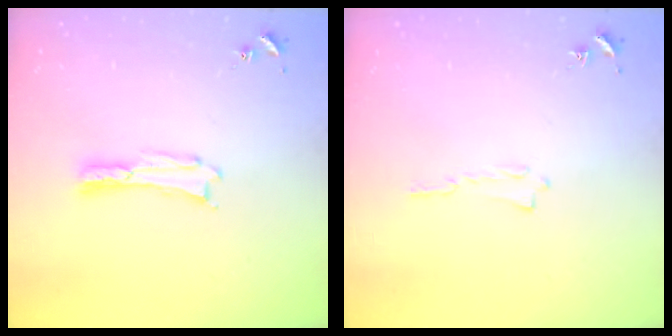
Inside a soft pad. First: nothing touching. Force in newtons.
{"total": 0.0}